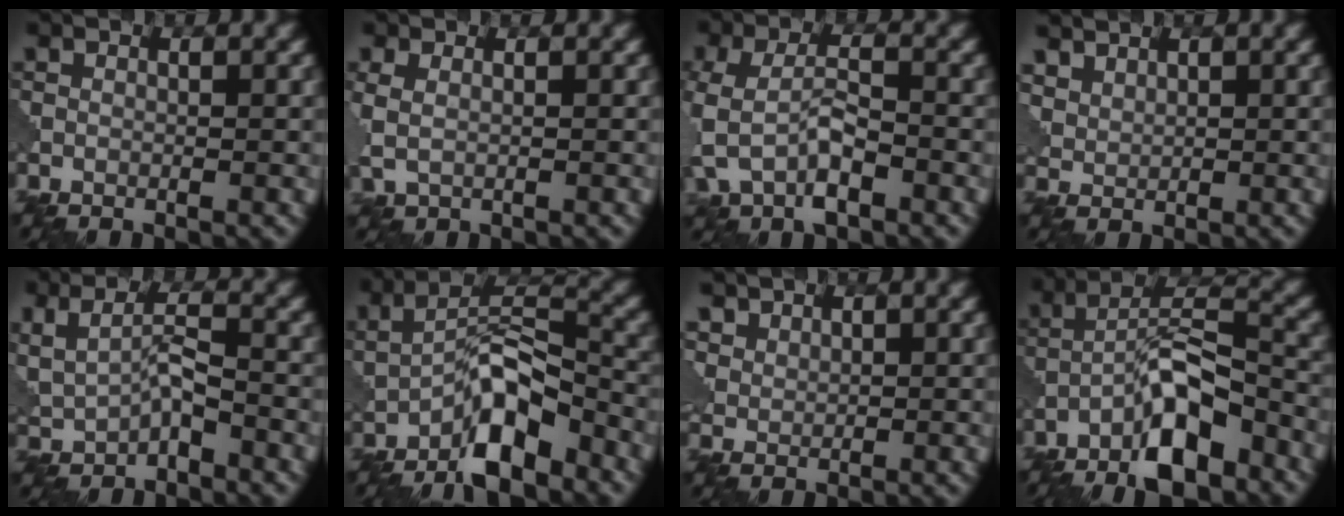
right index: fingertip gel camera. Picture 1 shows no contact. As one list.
[{"total": 2.2, "force": [0.4, 1.4, 1.7], "torque": [-0.045, -0.002, 0.009]}, {"total": 5.6, "force": [-2.0, 3.1, 4.3], "torque": [-0.100, -0.006, -0.042]}, {"total": 3.7, "force": [2.9, 2.1, 1.2], "torque": [-0.042, -0.004, 0.074]}, {"total": 3.3, "force": [-0.2, 1.3, 3.0], "torque": [-0.065, -0.004, -0.002]}, {"total": 7.7, "force": [-4.1, 2.8, 5.9], "torque": [-0.094, 0.017, -0.079]}, {"total": 2.7, "force": [2.0, 1.7, 0.7], "torque": [-0.023, -0.012, 0.057]}, {"total": 8.5, "force": [-5.3, 2.6, 6.2], "torque": [-0.099, 0.017, -0.098]}]